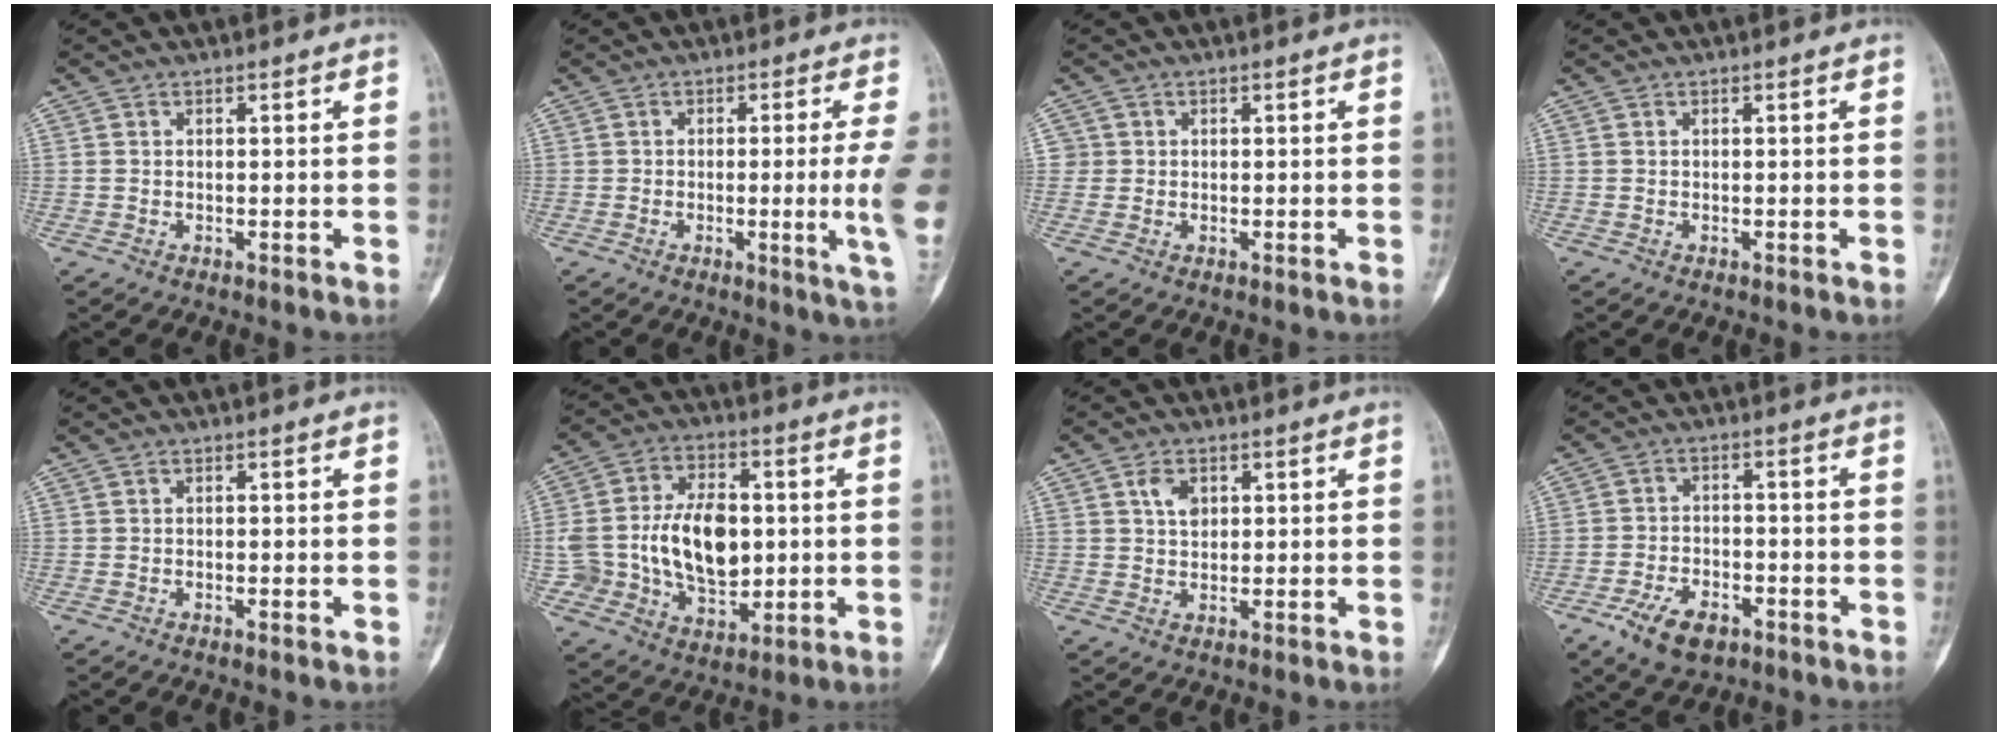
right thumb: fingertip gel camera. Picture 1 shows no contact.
{"total": 7.5, "force": [-0.5, -1.0, 7.4], "torque": [-0.115, -0.017, -0.009]}
{"total": 1.5, "force": [0.1, 1.5, -0.1], "torque": [0.014, 0.005, -0.001]}
{"total": 0.0}
{"total": 0.5, "force": [-0.2, 0.2, 0.4], "torque": [-0.009, -0.001, -0.003]}
{"total": 16.9, "force": [0.1, 11.1, 12.8], "torque": [-0.192, 0.007, 0.013]}
{"total": 3.5, "force": [1.3, 2.6, 2.1], "torque": [-0.024, -0.004, 0.023]}
{"total": 8.4, "force": [-4.6, 4.7, 5.2], "torque": [-0.087, 0.016, -0.077]}